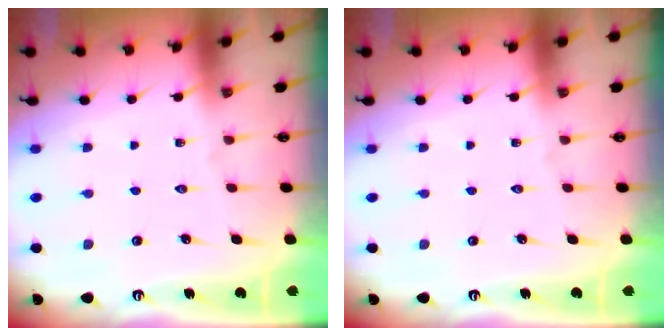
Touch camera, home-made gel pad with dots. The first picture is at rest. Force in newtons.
{"total": 0.0}